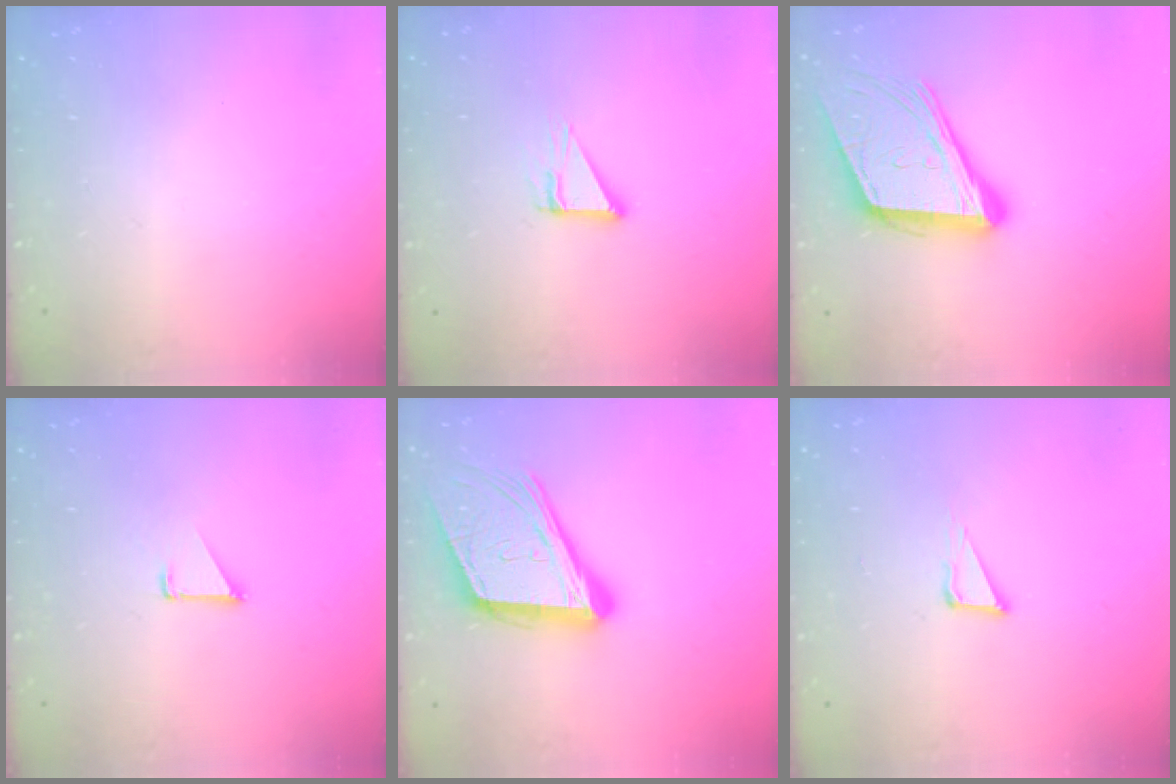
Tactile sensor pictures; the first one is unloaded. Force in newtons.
{"total": 4.6, "press": 4.6, "slide": 0.2}
{"total": 18.8, "press": 18.4, "slide": 4.2}
{"total": 1.1, "press": 1.1, "slide": 0.1}
{"total": 20.1, "press": 19.6, "slide": 4.5}
{"total": 3.8, "press": 3.7, "slide": 0.8}